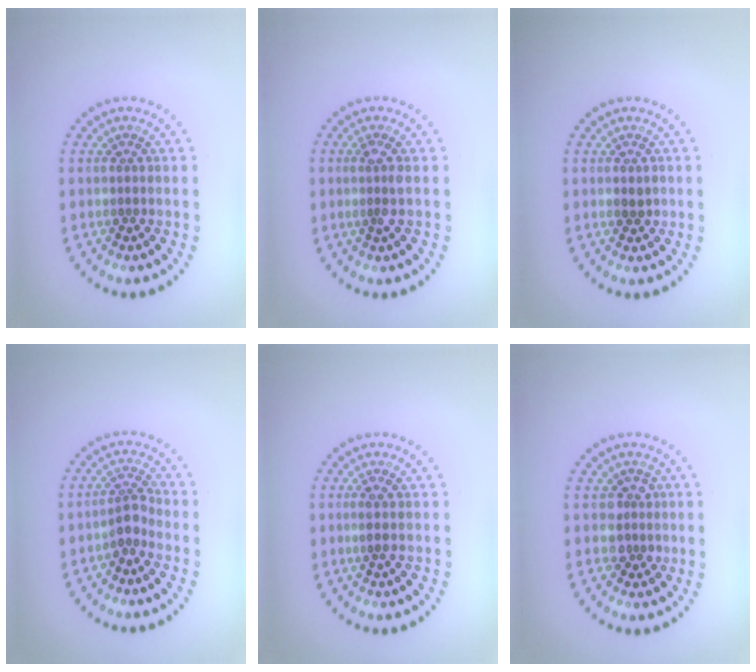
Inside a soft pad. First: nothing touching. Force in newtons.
{"total": 1.5, "press": 1.2, "slide": 0.9}
{"total": 1.0, "press": 1.0, "slide": 0.1}
{"total": 2.1, "press": 1.6, "slide": 1.3}
{"total": 1.0, "press": 0.7, "slide": 0.6}
{"total": 1.8, "press": 1.5, "slide": 0.9}